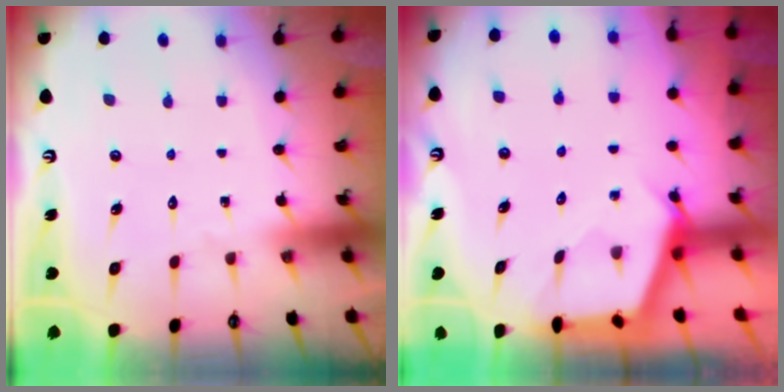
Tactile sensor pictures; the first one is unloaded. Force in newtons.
{"total": 2.7, "press": 2.7, "slide": 0.4}